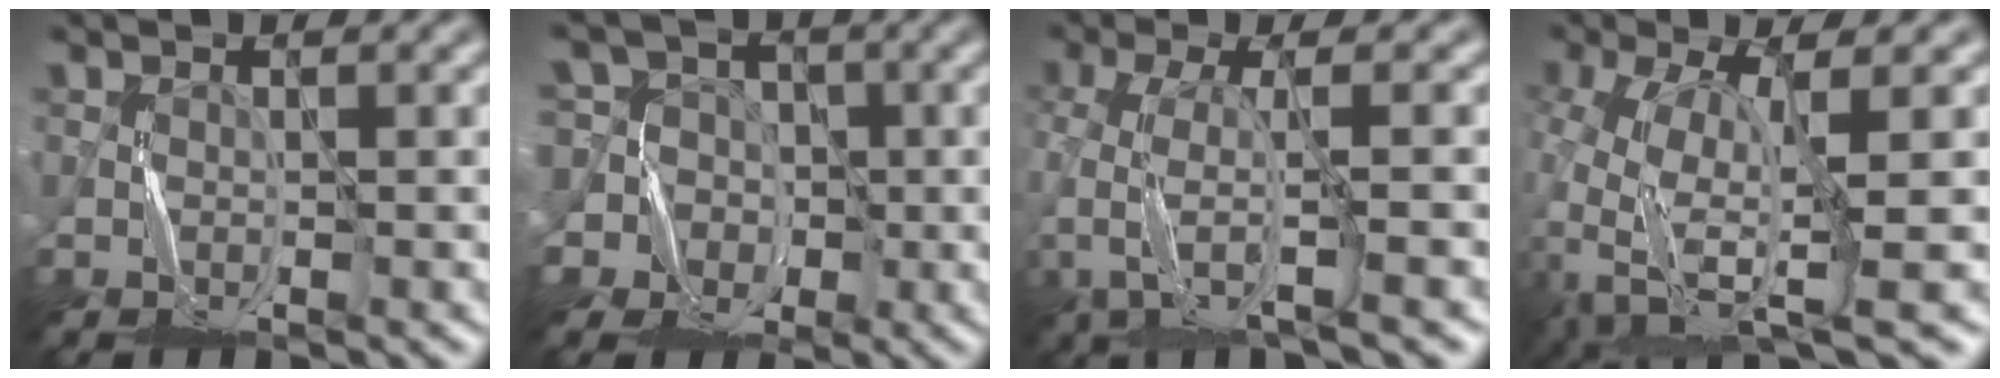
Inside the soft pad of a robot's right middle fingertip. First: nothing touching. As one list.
[{"total": 7.9, "force": [1.4, 7.4, 2.4], "torque": [-0.054, 0.044, -0.025]}, {"total": 5.3, "force": [-2.7, 1.3, 4.4], "torque": [-0.099, -0.010, -0.057]}, {"total": 8.4, "force": [-2.5, 3.0, 7.4], "torque": [-0.158, -0.003, -0.051]}]